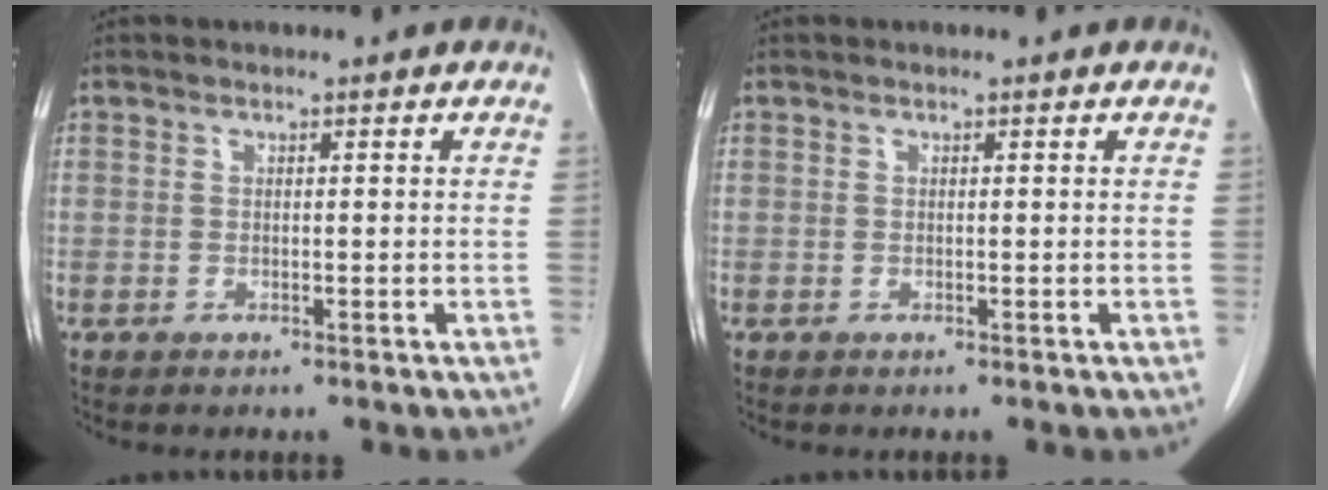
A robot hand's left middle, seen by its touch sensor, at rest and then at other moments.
{"total": 0.0}